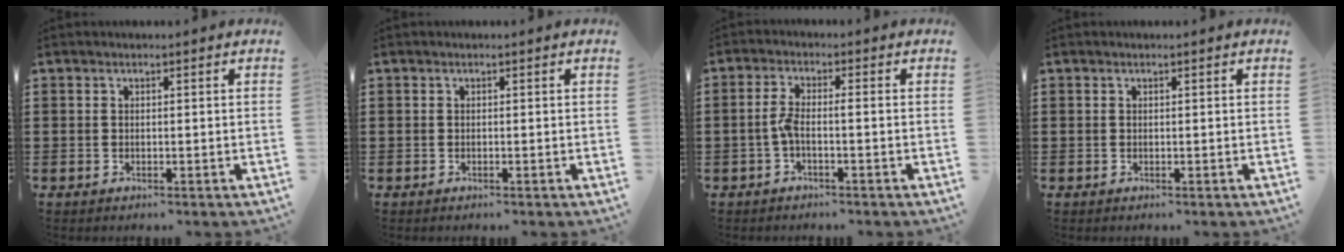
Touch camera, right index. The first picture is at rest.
{"total": 0.0}
{"total": 3.0, "force": [-1.1, 0.4, 2.8], "torque": [-0.068, -0.004, -0.026]}
{"total": 0.0}